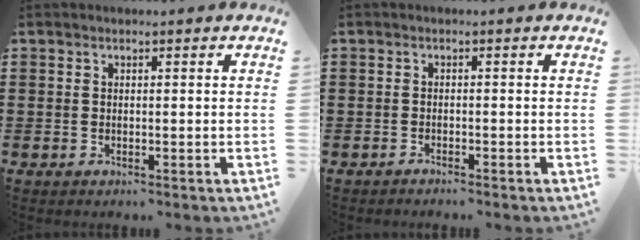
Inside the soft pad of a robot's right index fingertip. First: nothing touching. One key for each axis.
{"total": 1.0, "fx": -1.0, "fy": -0.2, "fz": 0.1, "tx": -0.005, "ty": -0.003, "tz": -0.019}